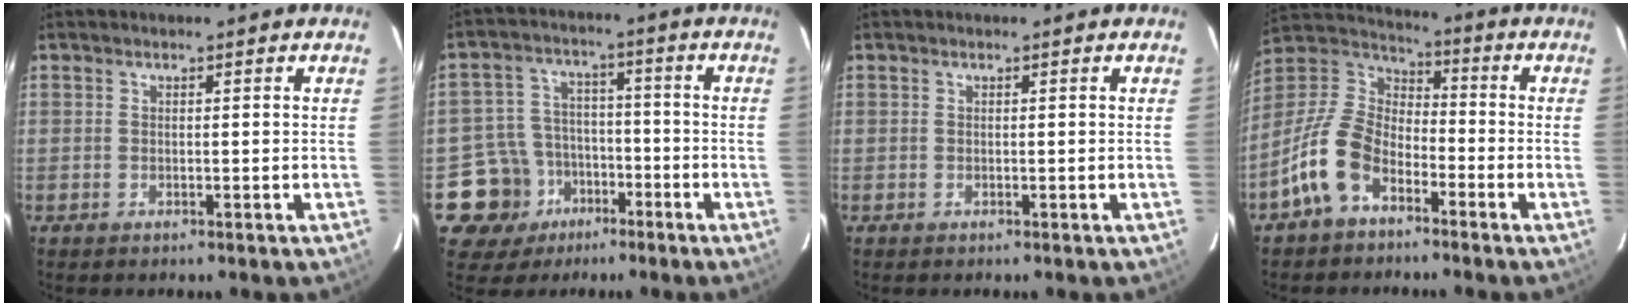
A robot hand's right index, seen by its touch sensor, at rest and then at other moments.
{"total": 10.3, "force": [-5.4, 8.7, 1.5], "torque": [-0.061, 0.031, -0.077]}
{"total": 0.0}
{"total": 13.0, "force": [-7.2, 7.6, 7.8], "torque": [-0.172, 0.016, -0.145]}